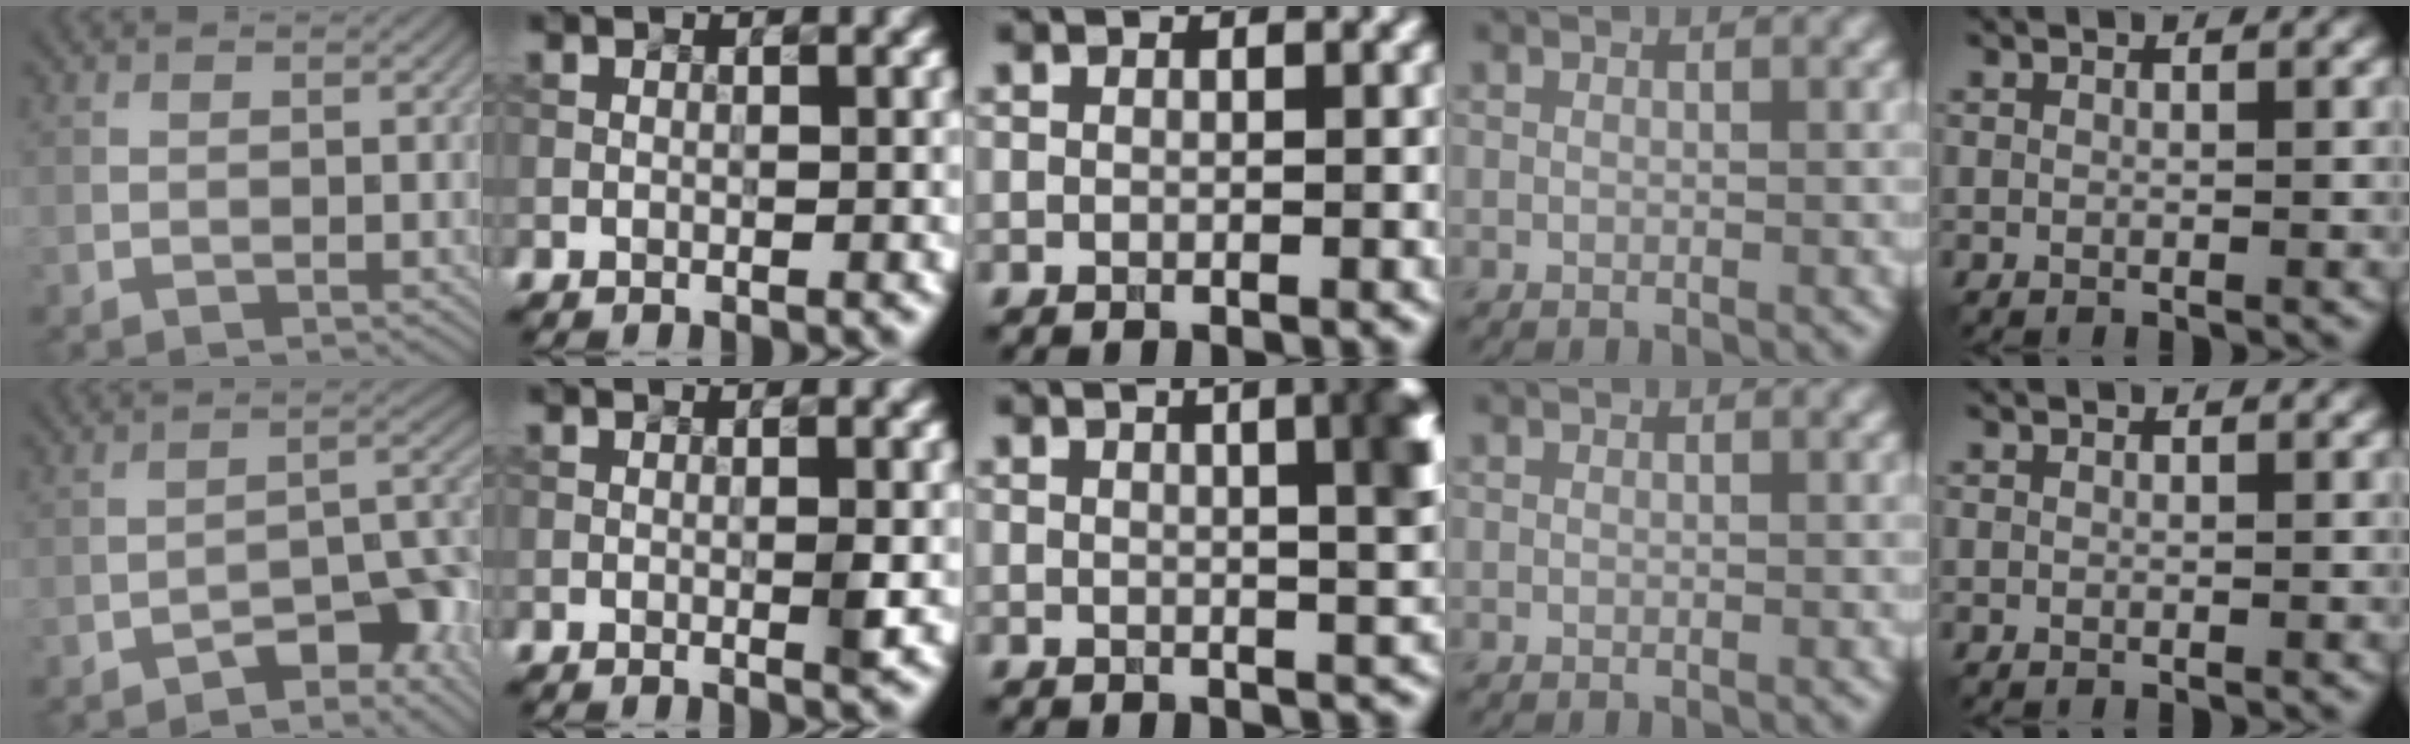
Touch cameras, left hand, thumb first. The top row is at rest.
{"thumb": {"total": 6.7, "force": [-4.6, 2.1, 4.3], "torque": [-0.054, 0.016, -0.079]}, "index": {"total": 1.2, "force": [-0.1, 0.1, 1.2], "torque": [-0.021, -0.001, -0.001]}, "middle": {"total": 8.7, "force": [2.5, 3.5, 7.6], "torque": [-0.030, 0.041, 0.011]}}